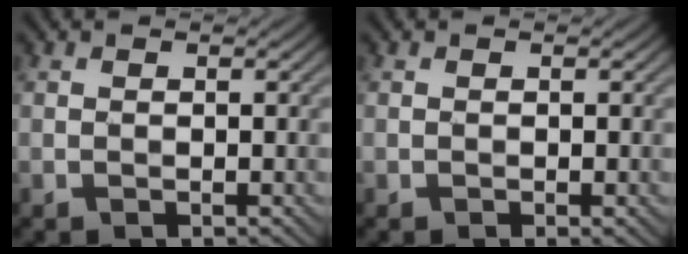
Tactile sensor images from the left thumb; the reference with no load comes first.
{"total": 0.0}